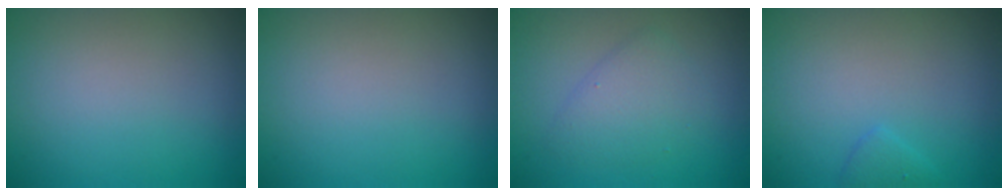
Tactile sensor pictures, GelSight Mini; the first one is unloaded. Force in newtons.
{"total": 0.0}
{"total": 2.9, "press": 2.9, "slide": 0.2}
{"total": 1.1, "press": 1.0, "slide": 0.1}